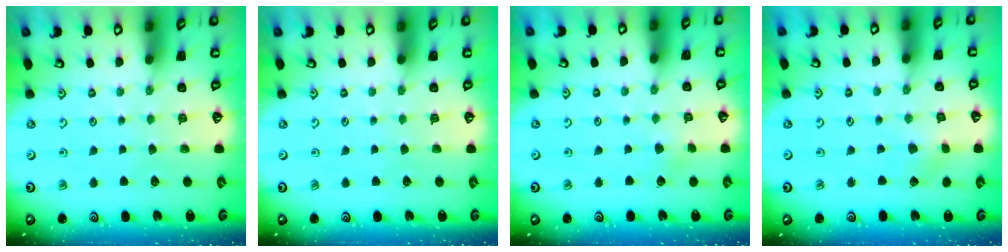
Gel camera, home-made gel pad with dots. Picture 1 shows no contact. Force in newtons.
{"total": 0.0}
{"total": 2.9, "press": 2.9, "slide": 0.2}
{"total": 2.7, "press": 2.7, "slide": 0.4}